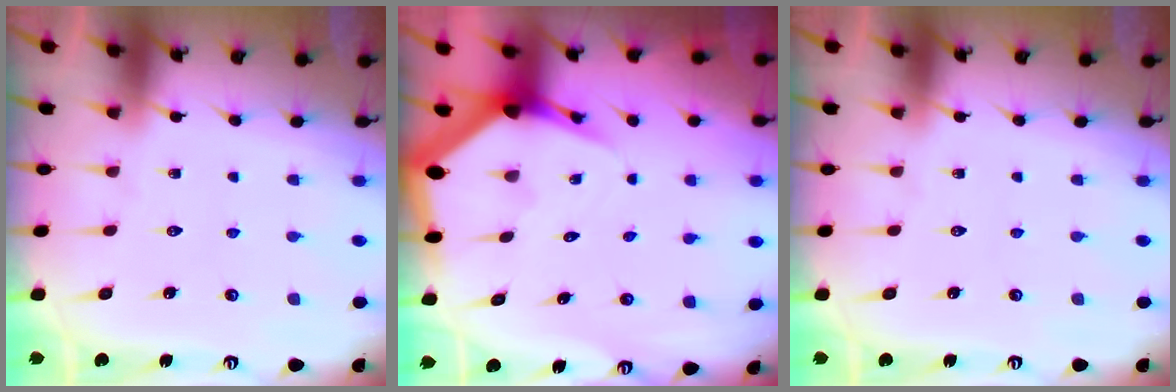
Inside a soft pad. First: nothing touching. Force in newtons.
{"total": 5.0, "press": 4.9, "slide": 0.8}
{"total": 0.0}